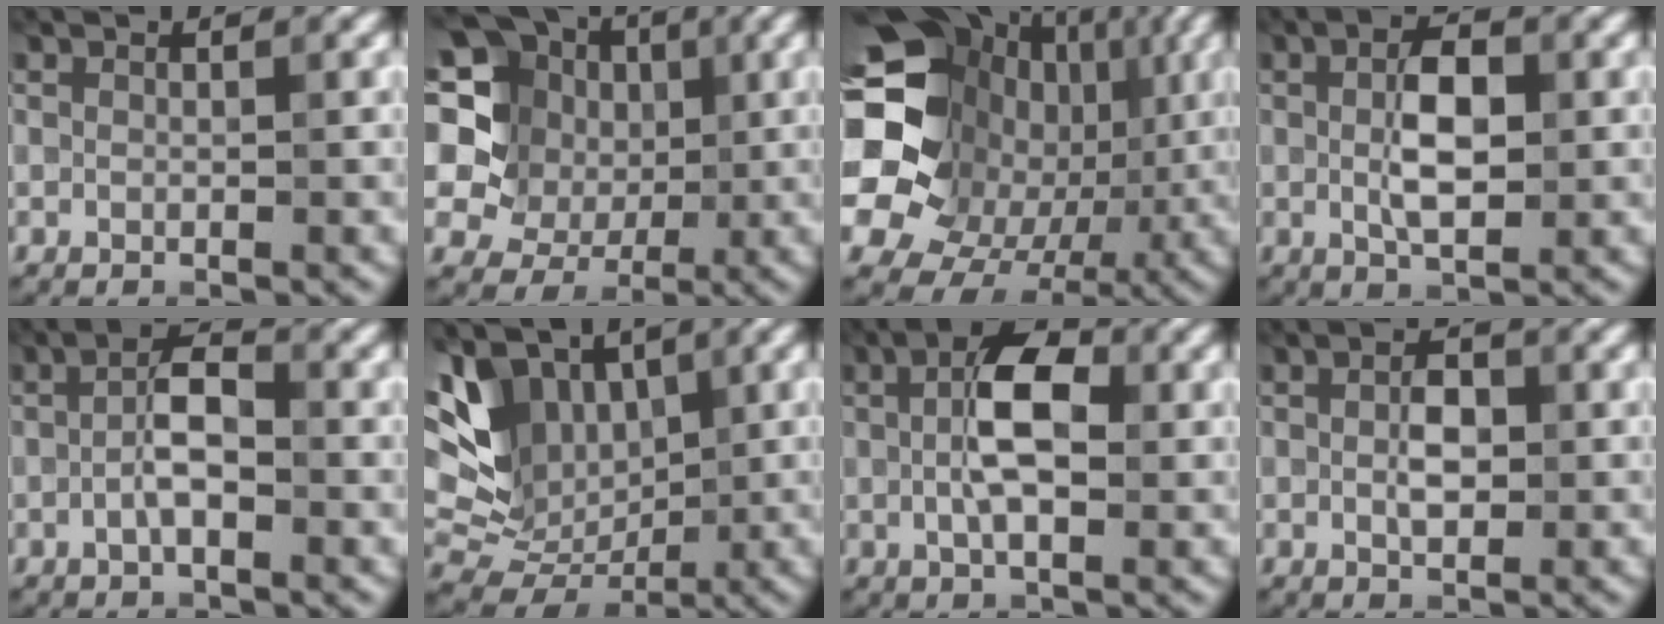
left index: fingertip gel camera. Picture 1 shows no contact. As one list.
[{"total": 14.6, "force": [5.7, 12.0, 6.0], "torque": [-0.149, 0.033, 0.095]}, {"total": 21.2, "force": [0.6, 18.4, 10.5], "torque": [-0.212, 0.009, -0.006]}, {"total": 4.7, "force": [0.3, 2.1, 4.2], "torque": [-0.081, 0.003, 0.003]}, {"total": 3.4, "force": [-0.8, 1.0, 3.1], "torque": [-0.057, 0.010, -0.022]}, {"total": 10.8, "force": [3.3, 7.7, 6.9], "torque": [-0.136, 0.017, 0.068]}, {"total": 5.8, "force": [0.5, 2.6, 5.1], "torque": [-0.089, 0.009, -0.001]}, {"total": 2.6, "force": [0.0, 1.4, 2.2], "torque": [-0.043, 0.000, 0.000]}]